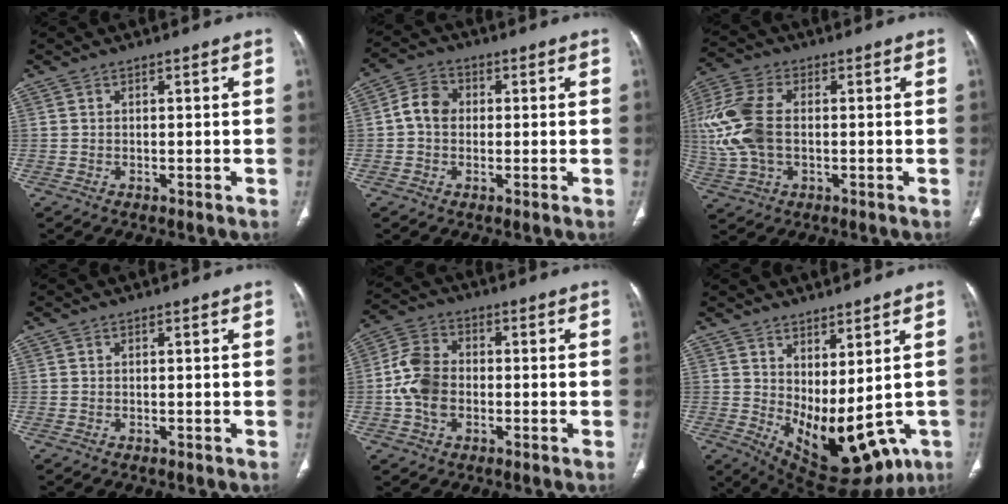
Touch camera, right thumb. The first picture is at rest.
{"total": 5.6, "force": [0.1, 4.6, 3.3], "torque": [-0.049, 0.015, -0.009]}
{"total": 13.1, "force": [0.2, 8.1, 10.3], "torque": [-0.242, 0.014, 0.006]}
{"total": 0.0}
{"total": 9.0, "force": [-1.3, 6.6, 6.0], "torque": [-0.112, 0.019, -0.033]}
{"total": 14.7, "force": [-0.2, 7.4, 12.7], "torque": [-0.170, -0.021, 0.033]}